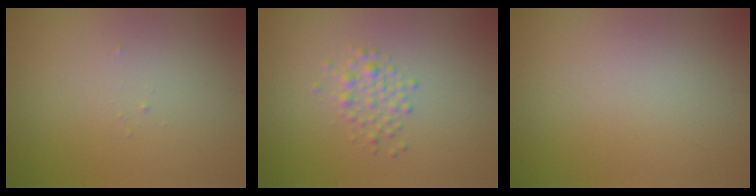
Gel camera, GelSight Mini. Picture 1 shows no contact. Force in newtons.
{"total": 1.7, "press": 1.7, "slide": 0.0}
{"total": 0.0}